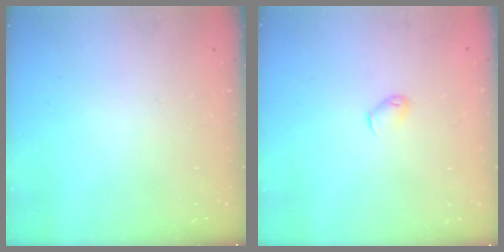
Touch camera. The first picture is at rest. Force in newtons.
{"total": 4.0, "press": 3.9, "slide": 0.8}